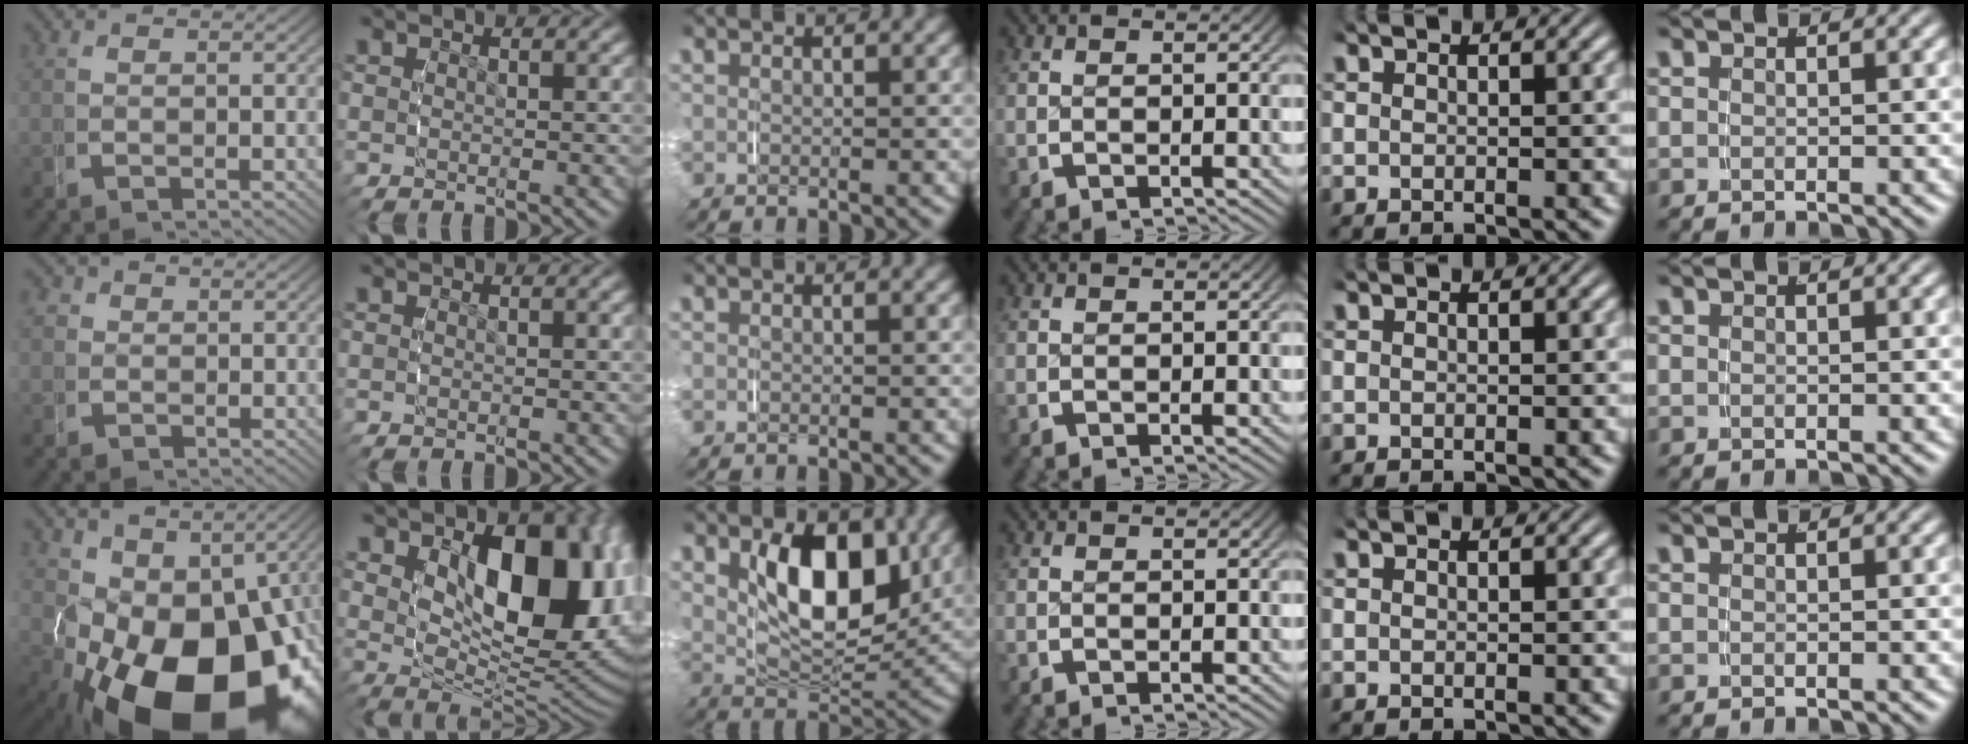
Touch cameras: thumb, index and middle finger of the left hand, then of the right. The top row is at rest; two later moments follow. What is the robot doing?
{"motion": "grasp_and_lifting", "object": "plastic wrap"}